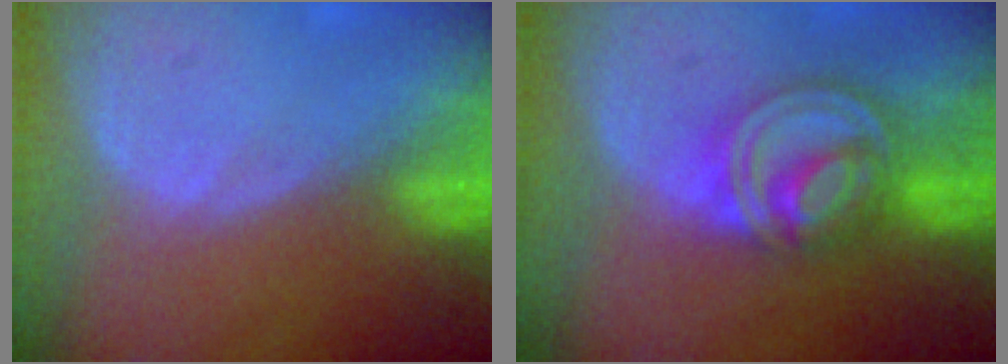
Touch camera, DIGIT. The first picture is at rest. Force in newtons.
{"total": 8.1, "press": 6.9, "slide": 4.2}